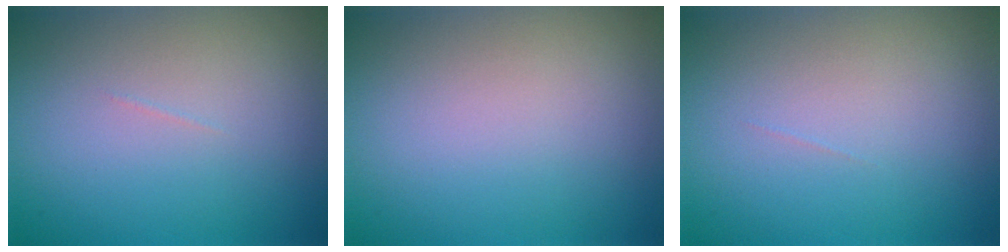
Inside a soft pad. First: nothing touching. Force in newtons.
{"total": 0.0}
{"total": 0.0}